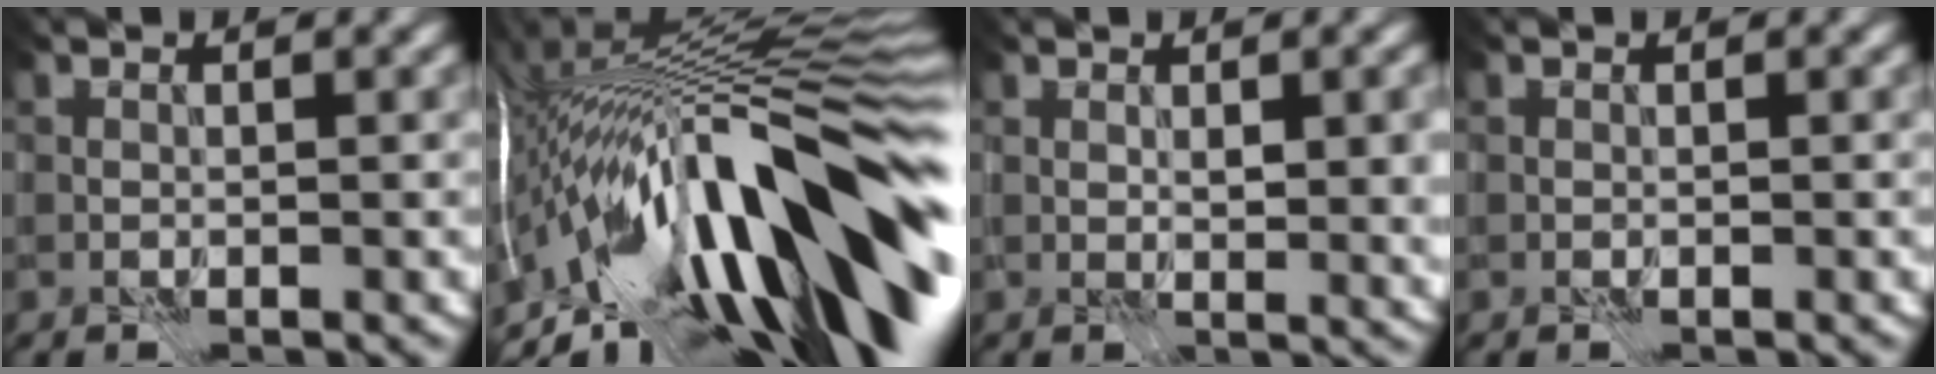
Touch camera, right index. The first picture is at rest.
{"total": 18.7, "force": [-5.5, 6.6, 16.5], "torque": [-0.247, 0.037, -0.122]}
{"total": 3.7, "force": [0.0, 1.6, 3.3], "torque": [-0.053, -0.003, 0.003]}
{"total": 0.0}